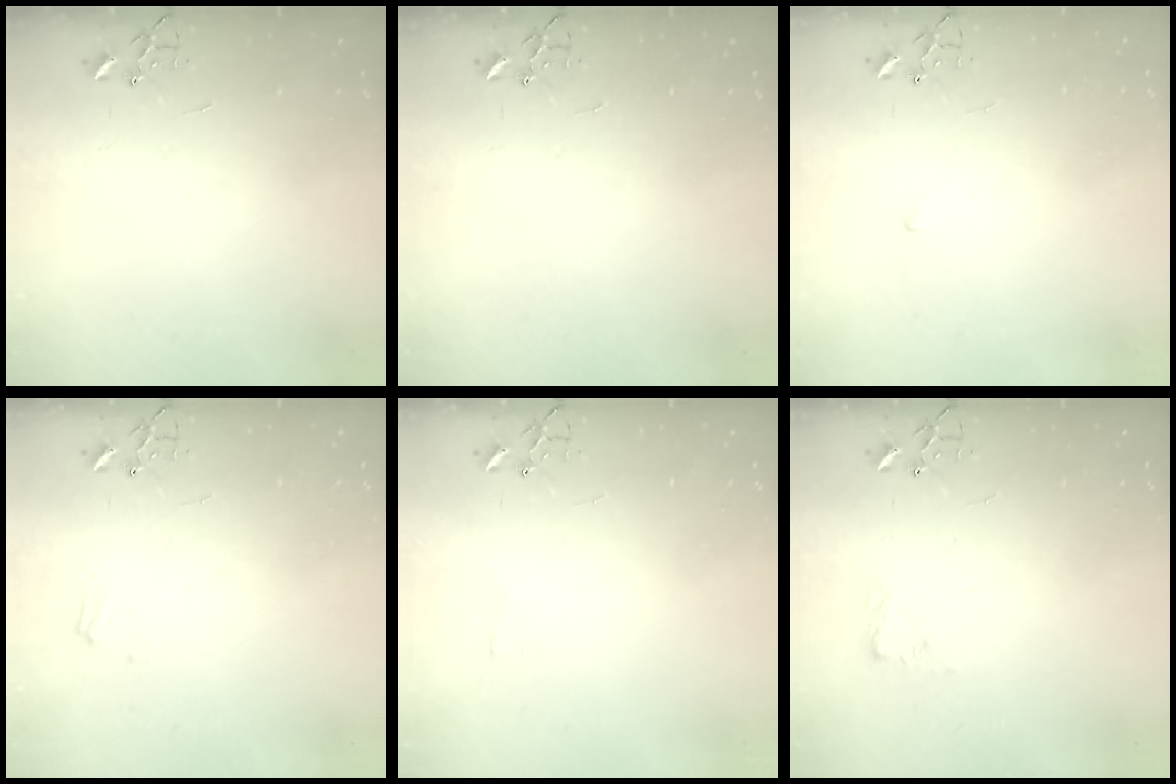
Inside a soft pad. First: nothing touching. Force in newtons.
{"total": 0.0}
{"total": 2.7, "press": 2.7, "slide": 0.3}
{"total": 6.7, "press": 6.7, "slide": 0.7}
{"total": 3.7, "press": 3.6, "slide": 0.5}
{"total": 7.2, "press": 7.2, "slide": 0.5}